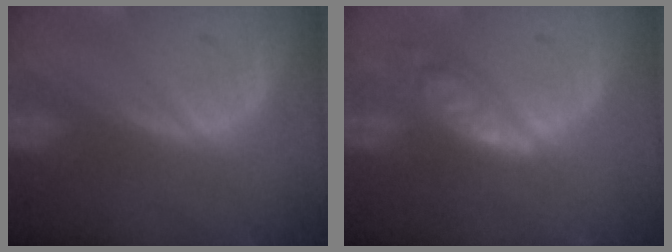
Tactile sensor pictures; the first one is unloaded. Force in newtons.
{"total": 5.5, "press": 5.5, "slide": 0.2}